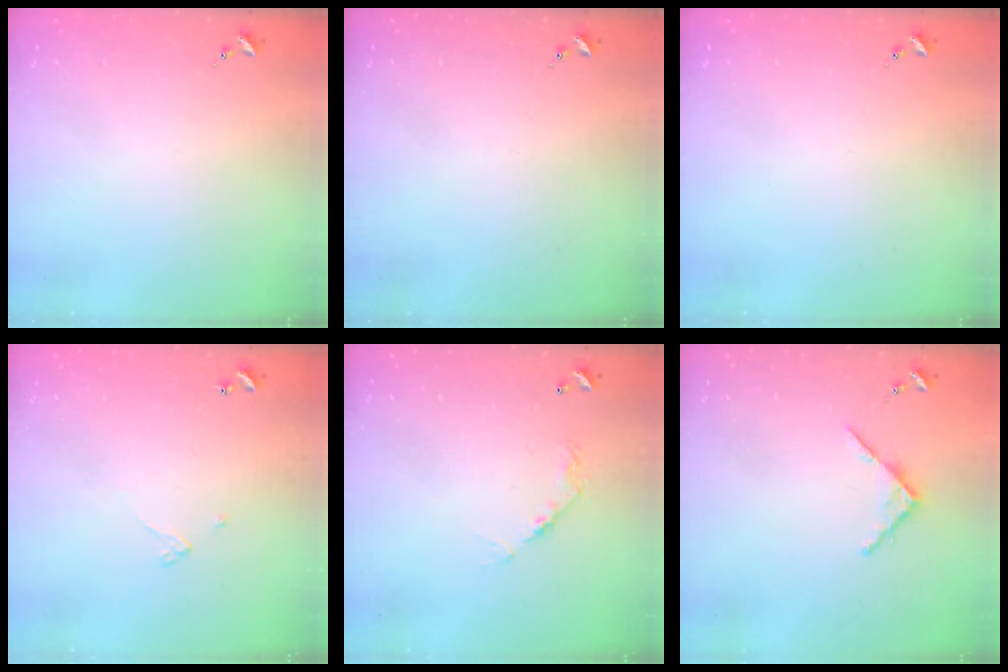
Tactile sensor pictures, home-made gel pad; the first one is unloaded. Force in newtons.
{"total": 0.0}
{"total": 0.0}
{"total": 2.4, "press": 2.4, "slide": 0.2}
{"total": 6.3, "press": 6.3, "slide": 0.4}
{"total": 4.9, "press": 4.9, "slide": 0.5}